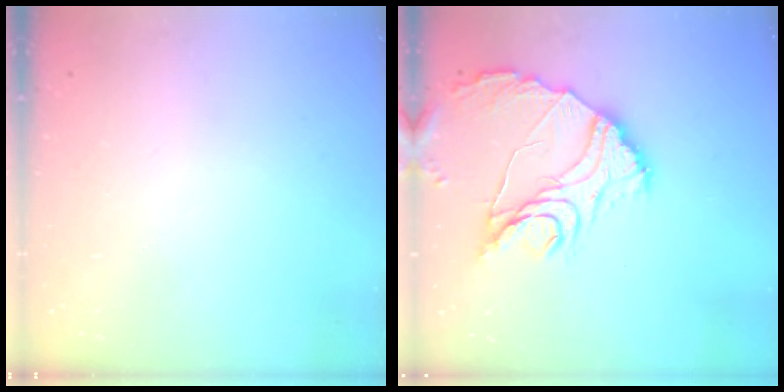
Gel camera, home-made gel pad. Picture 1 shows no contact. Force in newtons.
{"total": 14.8, "press": 14.7, "slide": 1.7}